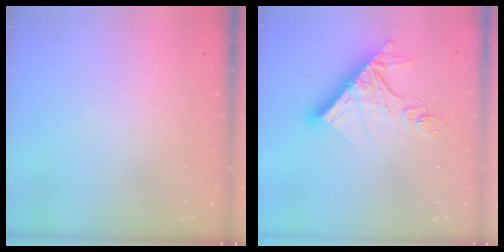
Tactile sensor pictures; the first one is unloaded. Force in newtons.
{"total": 15.4, "press": 15.3, "slide": 0.9}